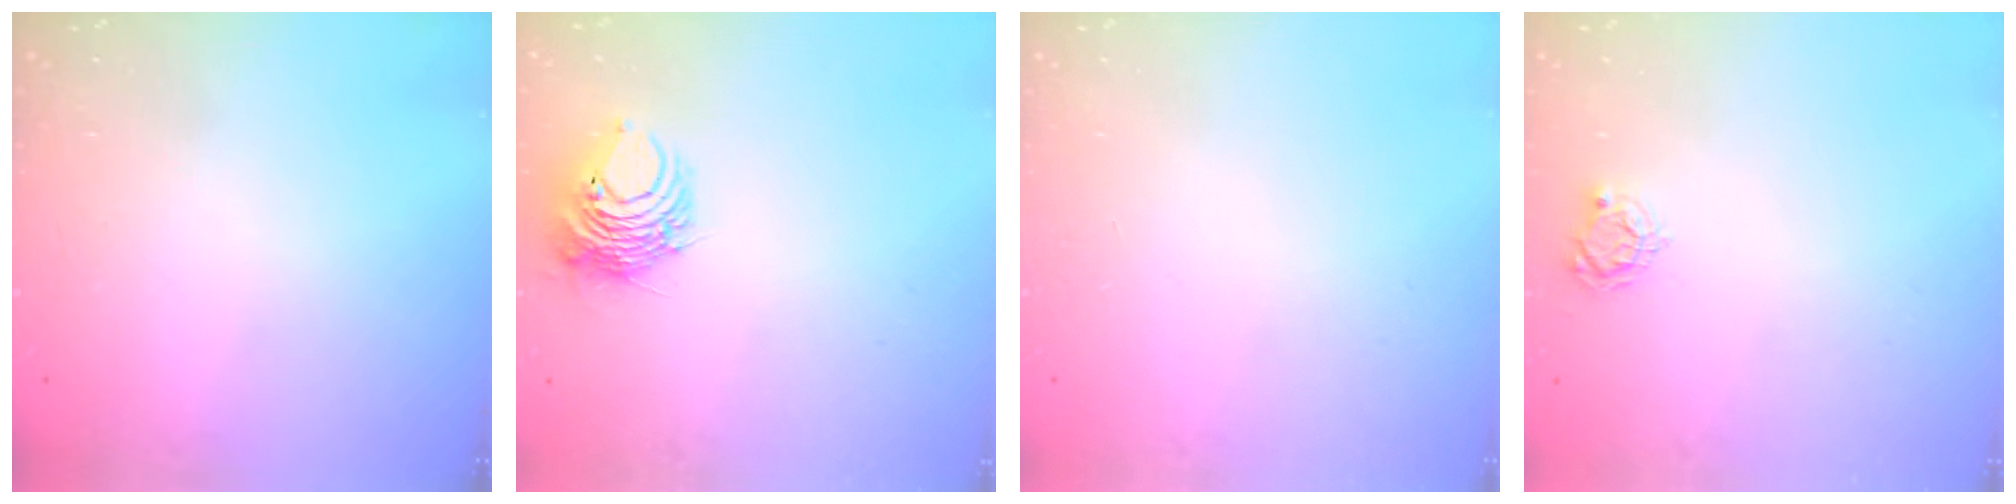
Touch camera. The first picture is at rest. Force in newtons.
{"total": 9.2, "press": 9.2, "slide": 0.6}
{"total": 0.0}
{"total": 4.3, "press": 4.2, "slide": 0.5}